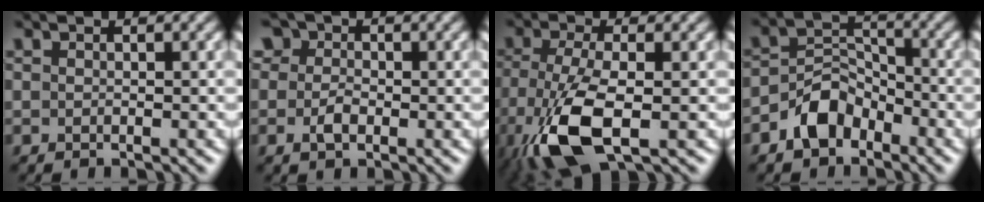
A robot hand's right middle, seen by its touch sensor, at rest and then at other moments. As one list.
[{"total": 2.8, "force": [-0.1, 2.2, 1.7], "torque": [-0.025, 0.003, -0.012]}, {"total": 8.1, "force": [-3.3, 3.1, 6.7], "torque": [-0.160, -0.011, -0.069]}, {"total": 4.5, "force": [-2.8, 2.7, 2.1], "torque": [-0.032, 0.008, -0.059]}]